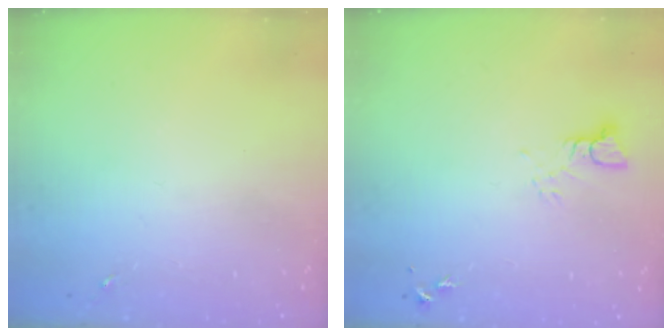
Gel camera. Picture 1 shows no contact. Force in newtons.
{"total": 3.4, "press": 3.4, "slide": 0.3}